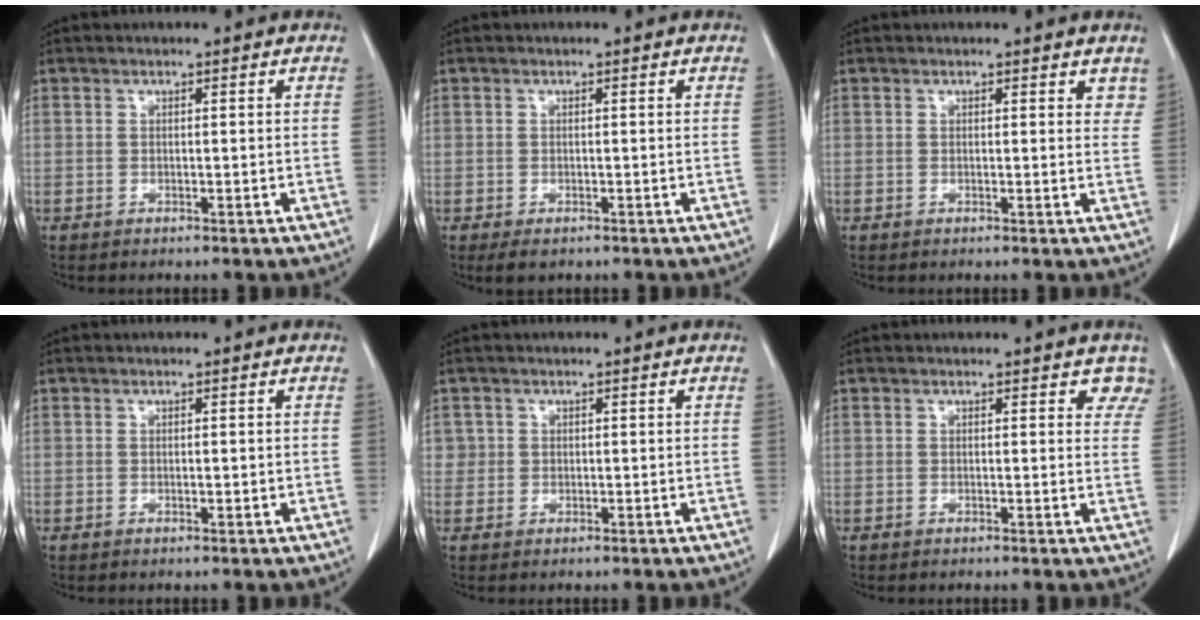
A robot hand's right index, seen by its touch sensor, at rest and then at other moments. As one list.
[{"total": 1.9, "force": [-1.0, 1.3, 0.9], "torque": [-0.014, 0.000, -0.008]}, {"total": 2.5, "force": [2.0, 1.2, 0.9], "torque": [0.005, -0.003, 0.011]}, {"total": 0.6, "force": [0.0, 0.3, 0.5], "torque": [-0.009, -0.001, 0.003]}, {"total": 1.8, "force": [0.4, 1.7, -0.1], "torque": [0.018, 0.003, 0.002]}, {"total": 3.5, "force": [3.0, 1.7, 0.7], "torque": [0.018, -0.007, 0.010]}]